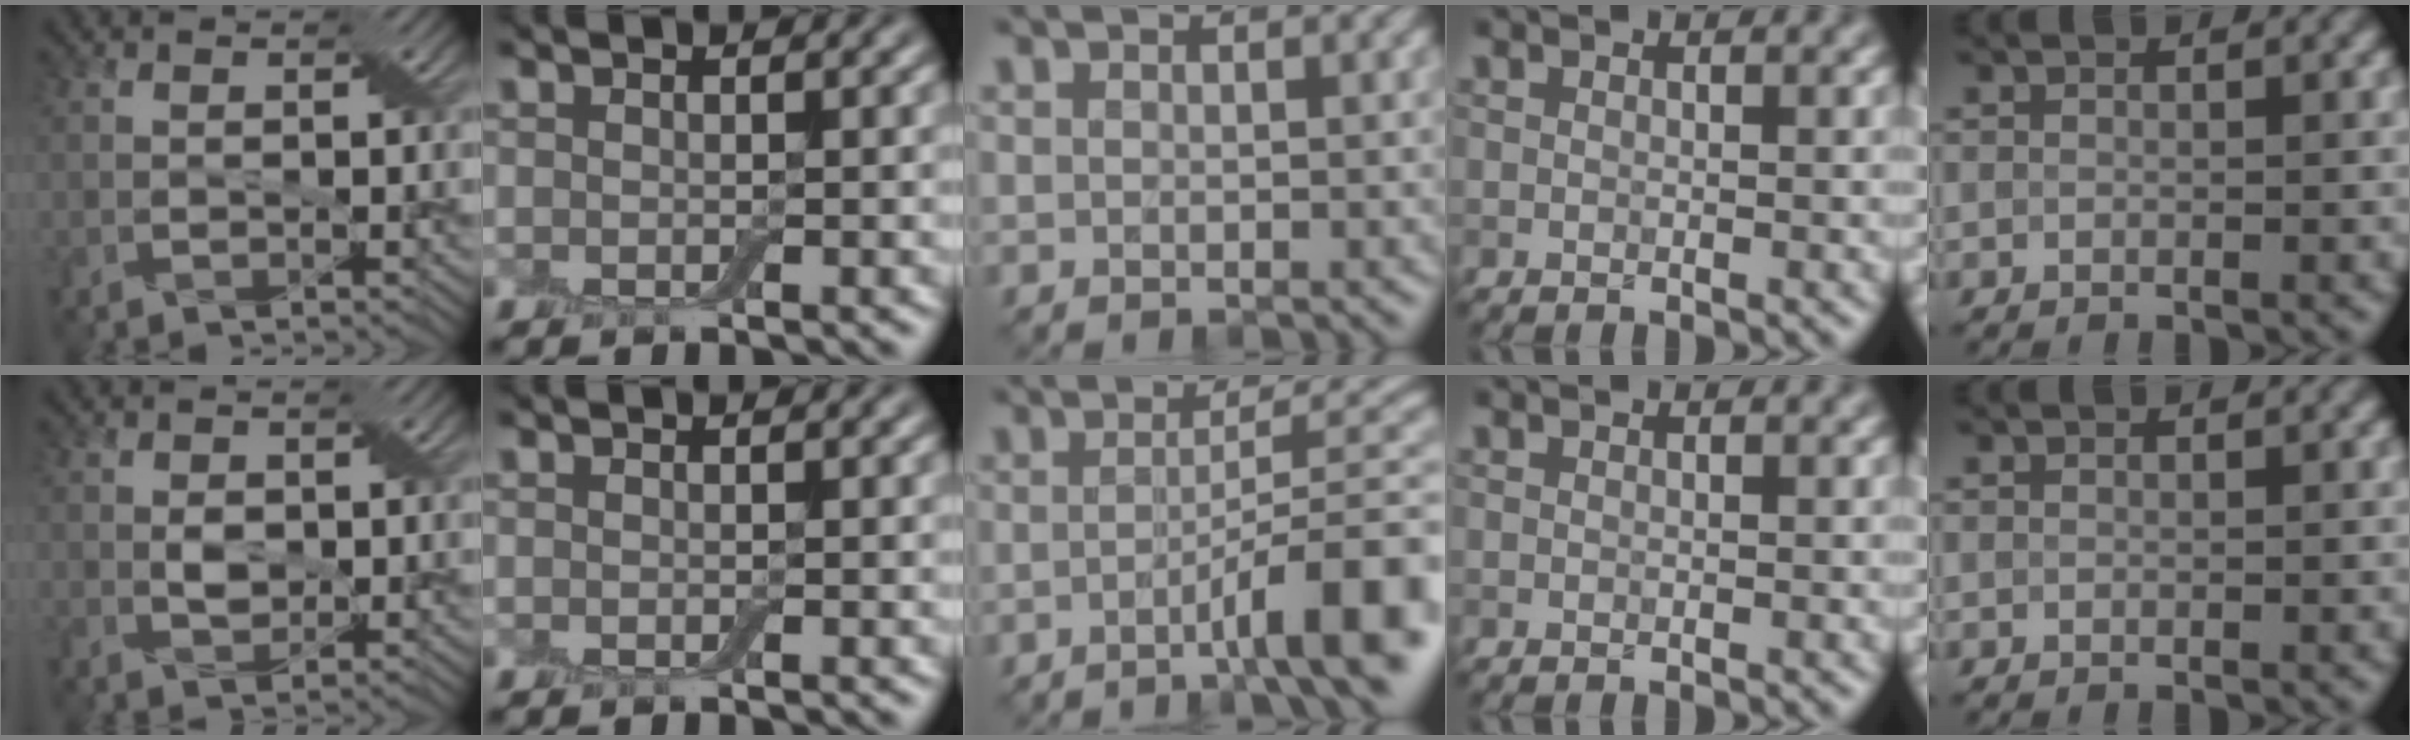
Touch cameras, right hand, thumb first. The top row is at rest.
{"thumb": {"total": 2.1, "force": [0.1, 1.6, 1.4], "torque": [-0.032, -0.002, 0.003]}, "middle": {"total": 8.4, "force": [-3.3, 1.5, 7.5], "torque": [-0.094, 0.015, -0.058]}}